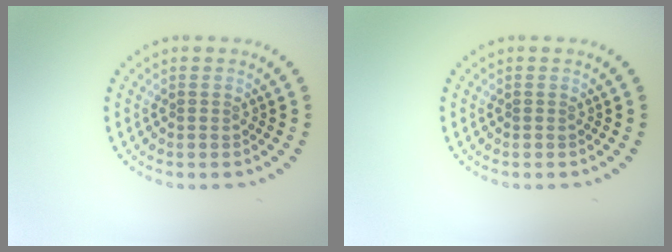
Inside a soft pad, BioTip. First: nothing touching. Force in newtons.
{"total": 0.0}